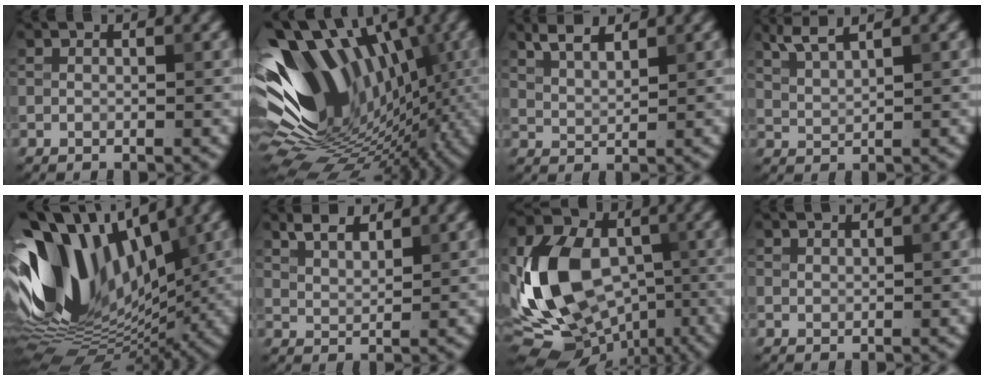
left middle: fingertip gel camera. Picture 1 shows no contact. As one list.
[{"total": 15.9, "force": [0.7, 11.1, 11.4], "torque": [-0.205, 0.019, 0.006]}, {"total": 3.0, "force": [2.3, 0.9, 1.6], "torque": [-0.033, 0.007, 0.045]}, {"total": 2.7, "force": [2.2, 0.5, 1.5], "torque": [-0.029, 0.006, 0.051]}, {"total": 14.7, "force": [1.7, 8.8, 11.6], "torque": [-0.228, 0.020, 0.018]}, {"total": 2.6, "force": [2.1, 0.9, 1.3], "torque": [-0.024, 0.003, 0.043]}, {"total": 15.1, "force": [-2.1, 10.5, 10.7], "torque": [-0.213, 0.008, -0.046]}, {"total": 0.5, "force": [0.5, 0.0, -0.1], "torque": [0.007, -0.001, 0.011]}]